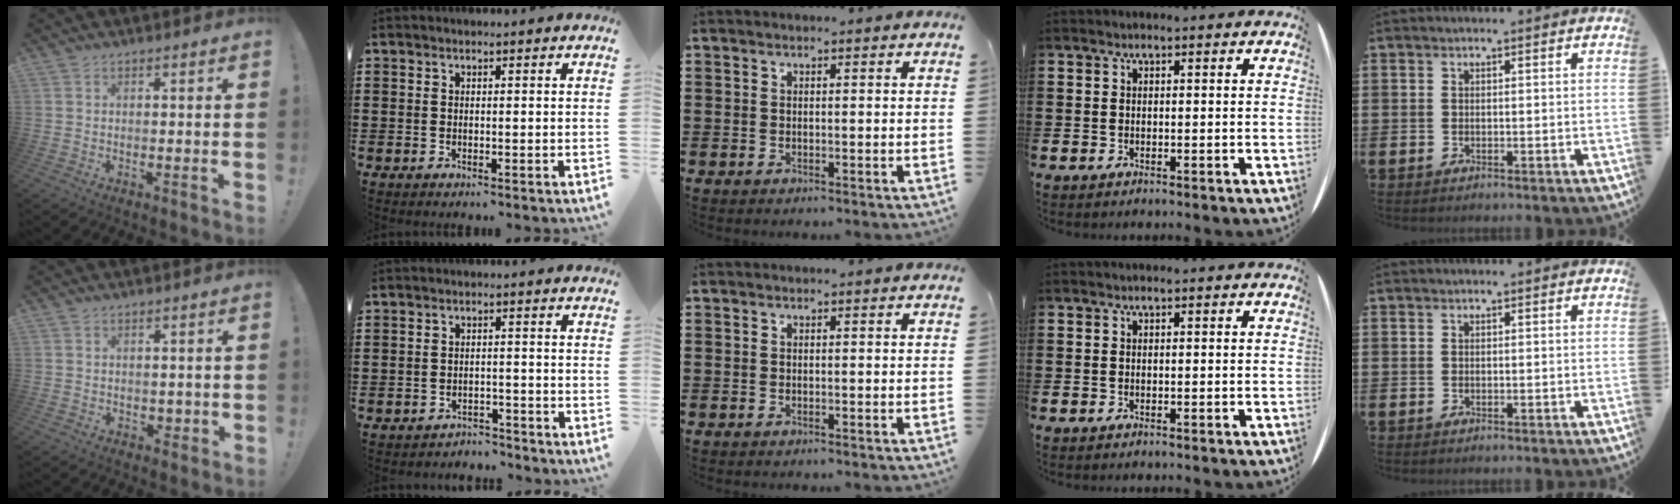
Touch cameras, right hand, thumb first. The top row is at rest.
{"thumb": {"total": 2.1, "force": [0.6, 1.9, 0.7], "torque": [0.001, -0.005, 0.009]}, "index": {"total": 2.4, "force": [-2.4, 0.4, -0.3], "torque": [-0.004, 0.003, -0.054]}}